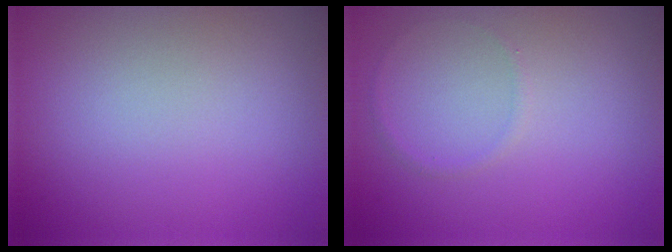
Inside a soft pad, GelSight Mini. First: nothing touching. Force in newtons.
{"total": 0.6, "press": 0.6, "slide": 0.1}